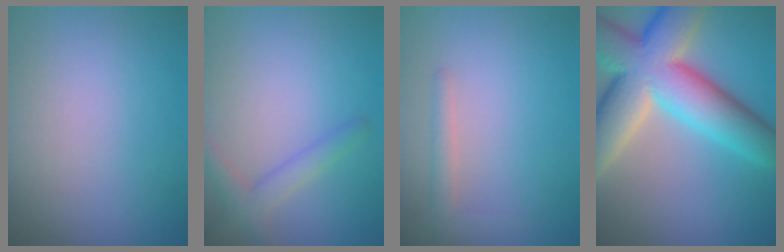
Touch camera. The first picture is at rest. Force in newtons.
{"total": 2.4, "press": 2.4, "slide": 0.2}
{"total": 1.6, "press": 1.6, "slide": 0.1}
{"total": 13.1, "press": 13.1, "slide": 0.4}